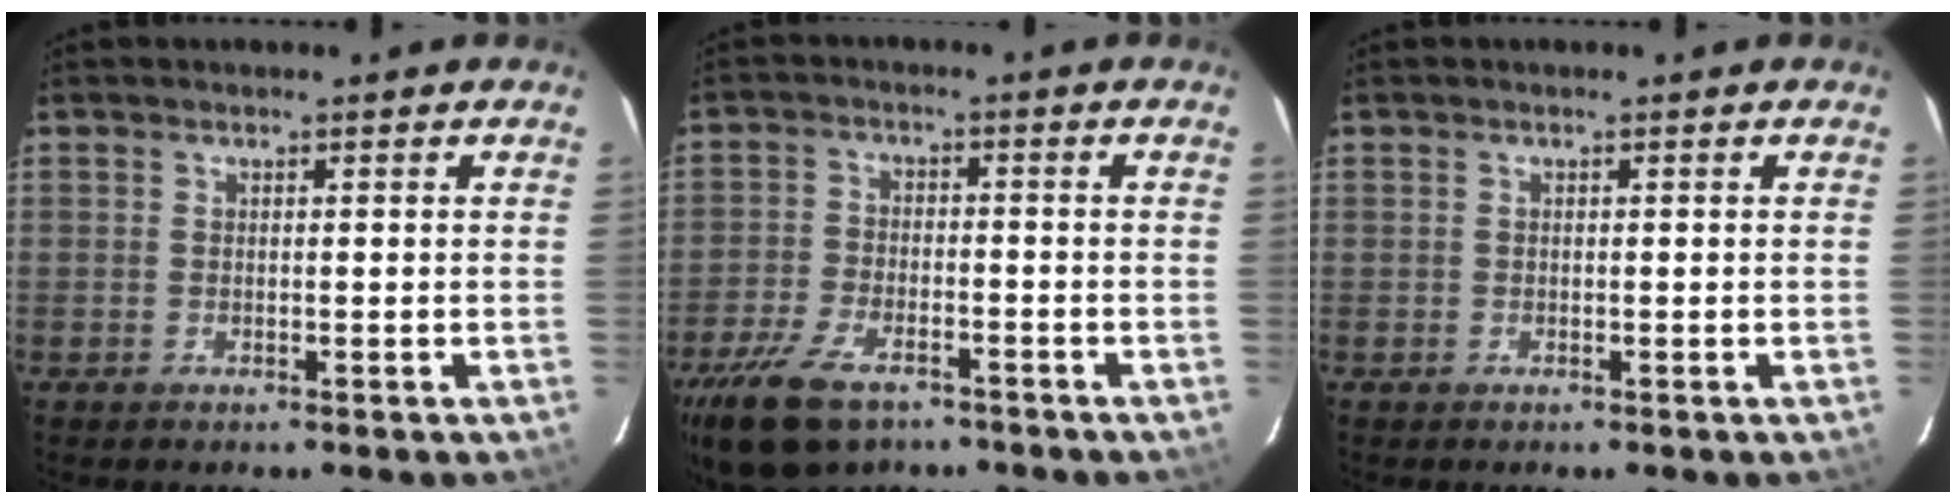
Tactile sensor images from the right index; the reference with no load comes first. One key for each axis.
{"total": 12.7, "fx": -8.5, "fy": 6.5, "fz": 6.8, "tx": -0.171, "ty": -0.016, "tz": -0.157}
{"total": 0.0}